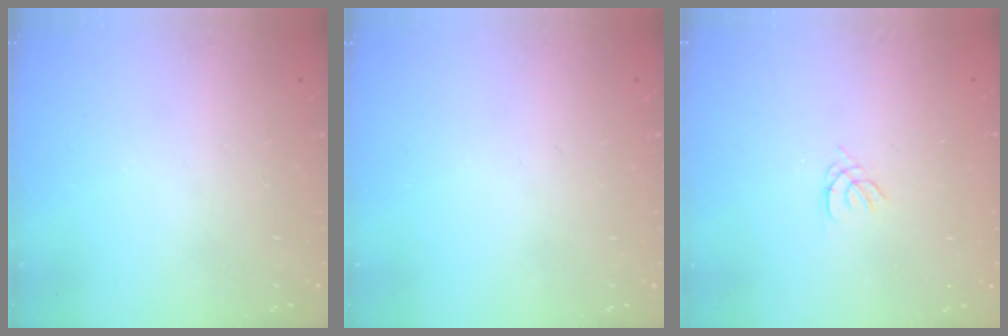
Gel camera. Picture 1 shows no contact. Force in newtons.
{"total": 0.0}
{"total": 1.2, "press": 1.2, "slide": 0.3}